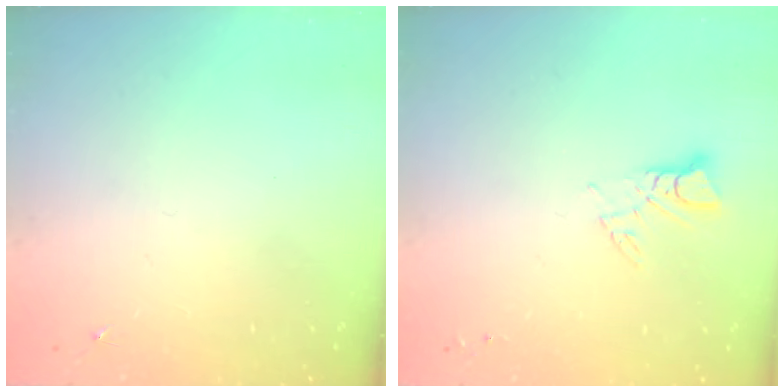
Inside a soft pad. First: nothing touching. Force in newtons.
{"total": 3.8, "press": 3.8, "slide": 0.2}